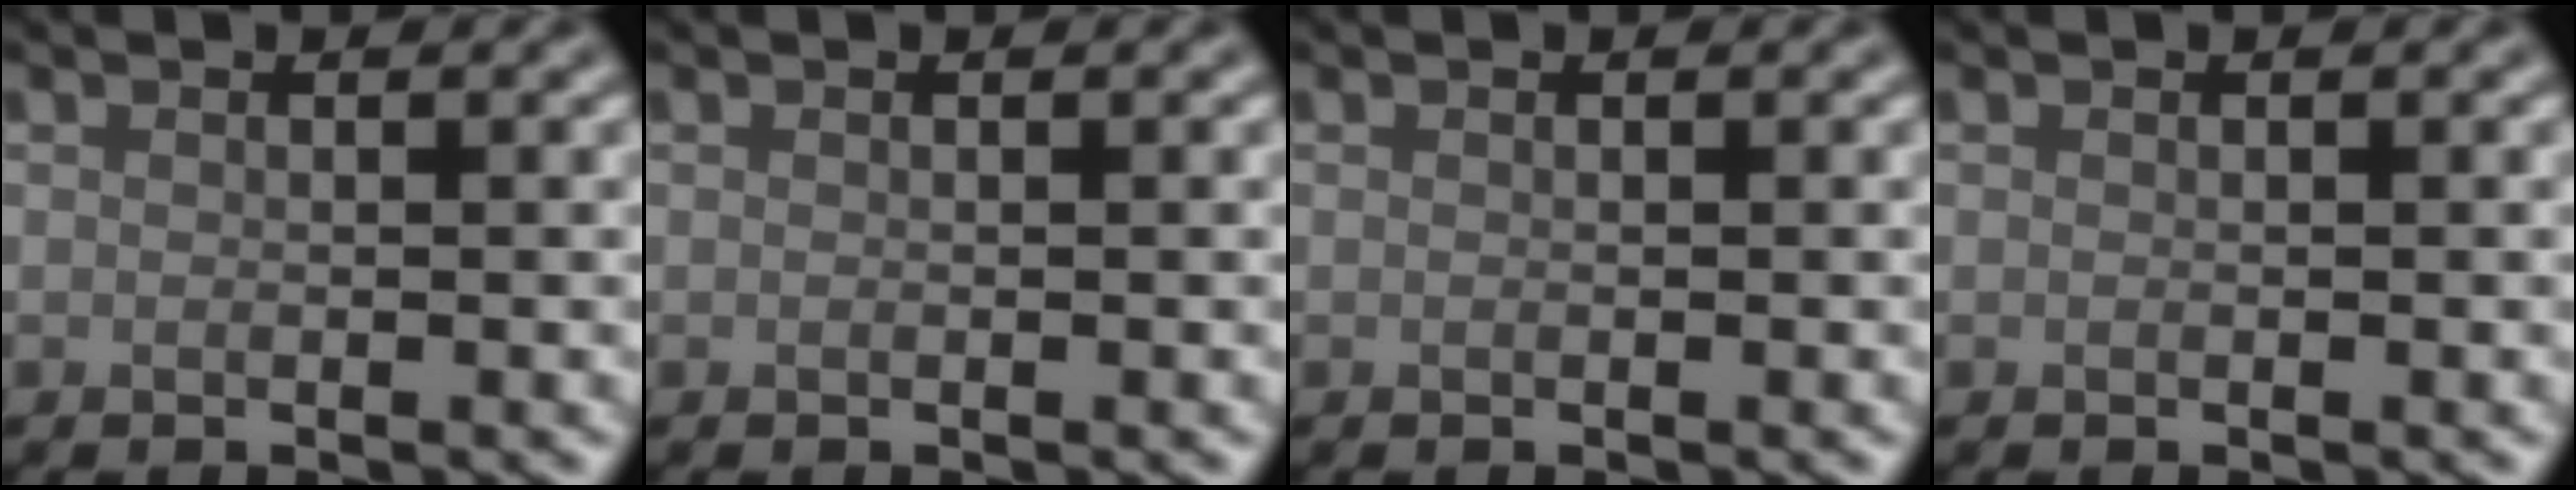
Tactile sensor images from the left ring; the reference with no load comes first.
{"total": 0.0}
{"total": 0.0}
{"total": 0.0}